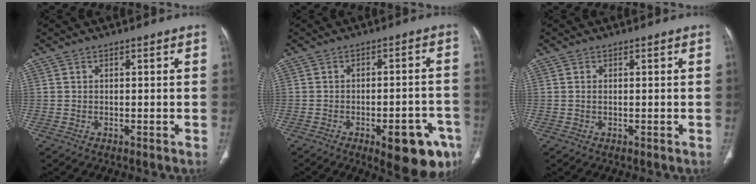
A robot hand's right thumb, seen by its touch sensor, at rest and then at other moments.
{"total": 12.8, "force": [-6.3, 4.4, 10.3], "torque": [-0.095, 0.026, -0.072]}
{"total": 0.6, "force": [0.1, 0.2, 0.5], "torque": [-0.017, 0.003, 0.004]}